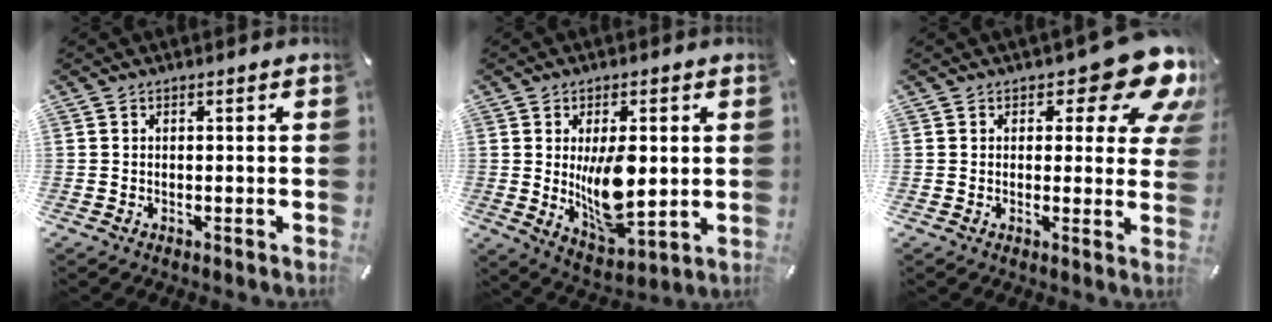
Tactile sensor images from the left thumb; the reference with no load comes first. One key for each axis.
{"total": 12.7, "fx": 1.2, "fy": 6.2, "fz": 11.0, "tx": -0.179, "ty": -0.030, "tz": 0.019}
{"total": 12.7, "fx": 7.3, "fy": 5.4, "fz": 9.0, "tx": -0.105, "ty": -0.047, "tz": 0.121}